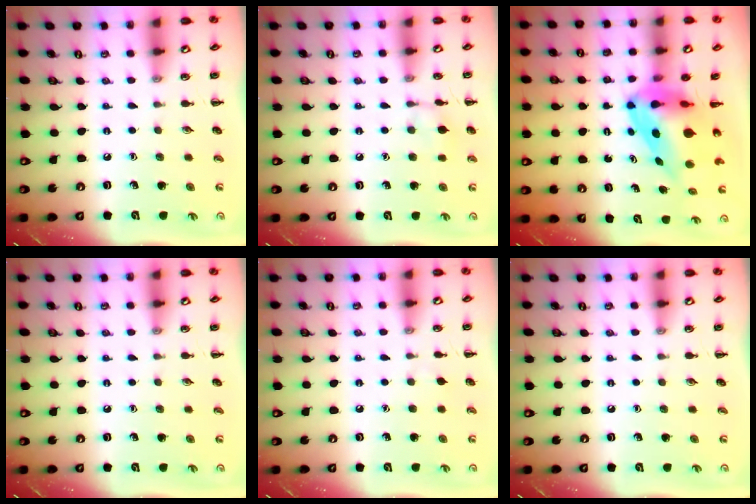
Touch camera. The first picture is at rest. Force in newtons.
{"total": 7.5, "press": 7.3, "slide": 1.7}
{"total": 9.0, "press": 8.7, "slide": 2.0}
{"total": 0.0}
{"total": 2.2, "press": 1.9, "slide": 0.9}
{"total": 0.0}